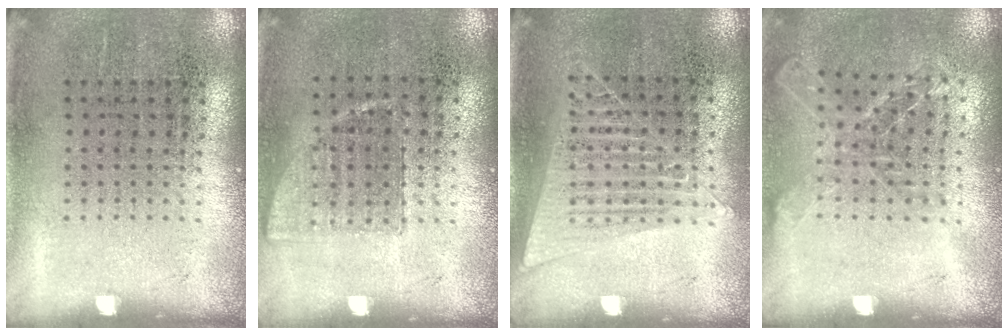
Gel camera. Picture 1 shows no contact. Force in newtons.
{"total": 0.7, "press": 0.6, "slide": 0.3}
{"total": 1.1, "press": 1.0, "slide": 0.5}
{"total": 1.1, "press": 1.1, "slide": 0.1}